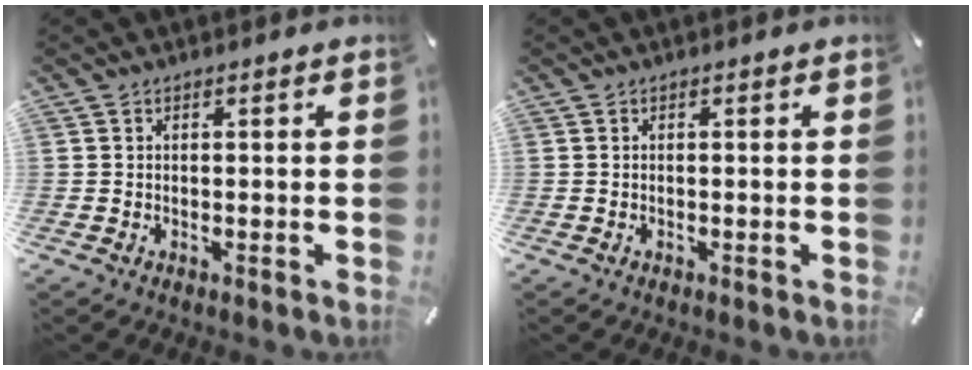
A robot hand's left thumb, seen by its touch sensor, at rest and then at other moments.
{"total": 0.0}